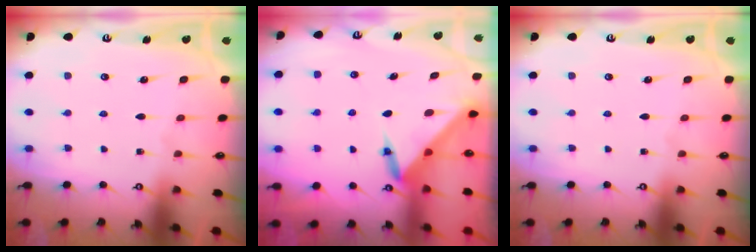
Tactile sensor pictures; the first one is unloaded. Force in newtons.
{"total": 3.4, "press": 3.4, "slide": 0.1}
{"total": 0.0}